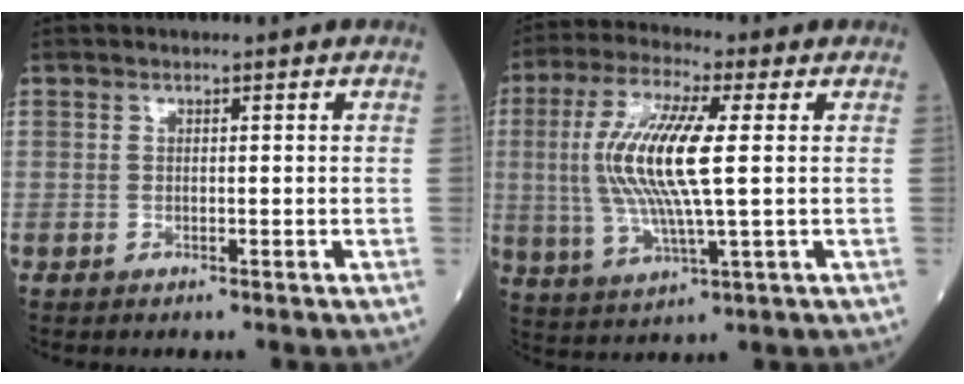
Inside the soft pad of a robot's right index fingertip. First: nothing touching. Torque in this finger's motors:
{"motor_torque": [1.89, 0.24, 0.99, 0.21]}